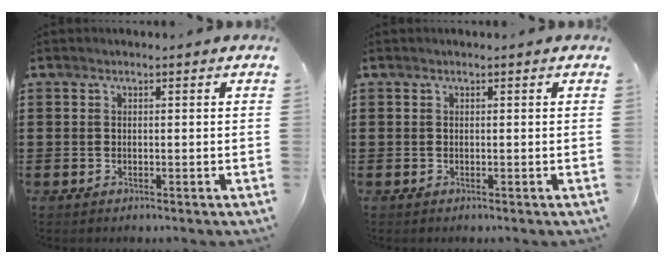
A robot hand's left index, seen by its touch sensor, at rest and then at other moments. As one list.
[{"total": 0.0}]